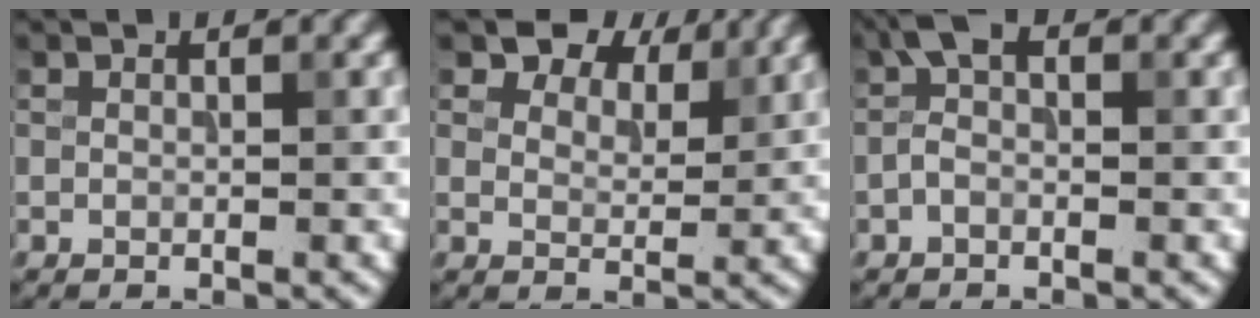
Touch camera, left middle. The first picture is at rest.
{"total": 6.2, "force": [4.8, 3.2, 2.4], "torque": [-0.051, -0.015, 0.090]}
{"total": 2.0, "force": [-0.3, 0.9, 1.7], "torque": [-0.035, 0.012, -0.015]}